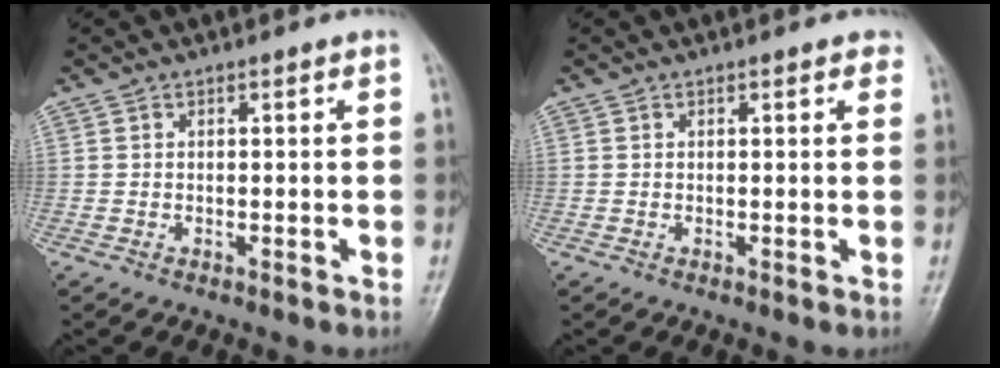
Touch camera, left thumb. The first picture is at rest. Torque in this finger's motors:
{"motor_torque": [-0.17, 0.04, -0.02, -0.01, 0.03]}